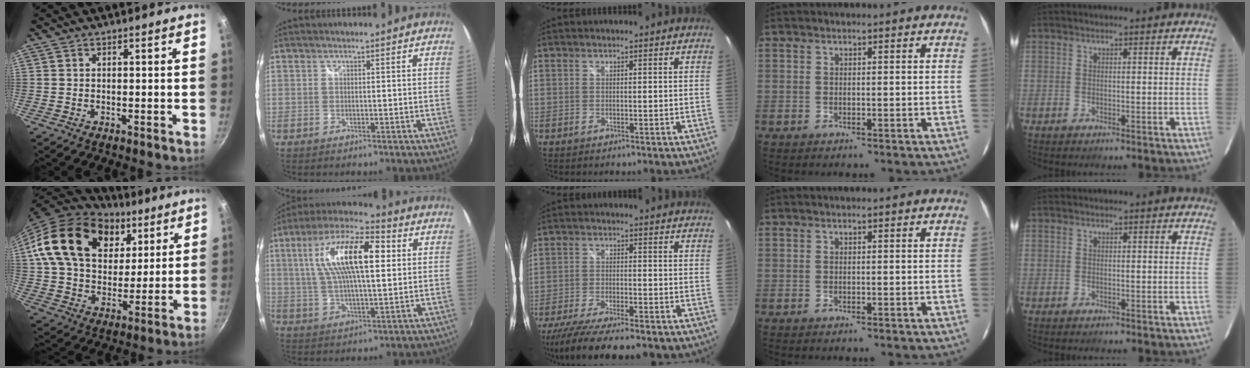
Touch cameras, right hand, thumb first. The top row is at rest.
{"thumb": {"total": 25.0, "force": [10.3, 17.3, 14.8], "torque": [-0.237, -0.008, 0.179]}, "index": {"total": 17.2, "force": [4.5, 5.6, 15.6], "torque": [-0.288, 0.026, 0.073]}, "middle": {"total": 14.2, "force": [-11.4, 2.9, 8.0], "torque": [-0.165, -0.046, -0.184]}}